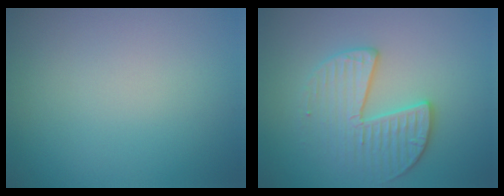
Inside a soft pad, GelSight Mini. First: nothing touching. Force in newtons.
{"total": 3.4, "press": 3.3, "slide": 1.0}